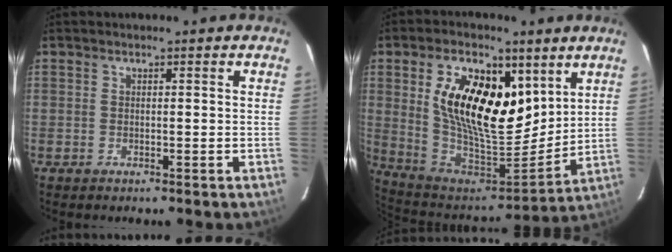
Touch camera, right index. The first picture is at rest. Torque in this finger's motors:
{"motor_torque": [0.65, 0.25, 1.05, 0.21]}